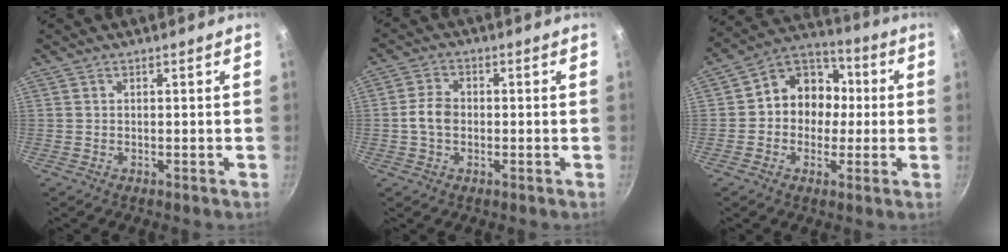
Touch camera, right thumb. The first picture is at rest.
{"total": 4.7, "force": [-0.6, 3.4, 3.1], "torque": [-0.054, 0.018, -0.017]}
{"total": 12.3, "force": [0.1, 10.6, 6.3], "torque": [-0.045, 0.033, -0.022]}